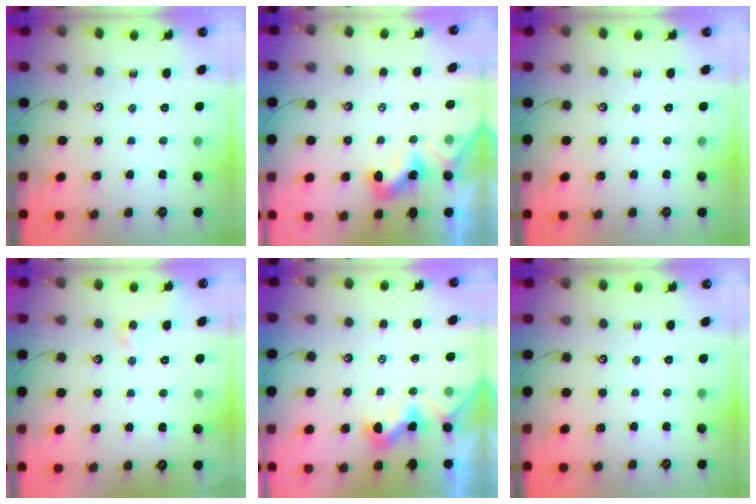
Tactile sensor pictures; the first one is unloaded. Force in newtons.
{"total": 1.8, "press": 1.7, "slide": 0.5}
{"total": 0.0}
{"total": 0.7, "press": 0.4, "slide": 0.6}
{"total": 0.9, "press": 0.8, "slide": 0.2}
{"total": 0.0}